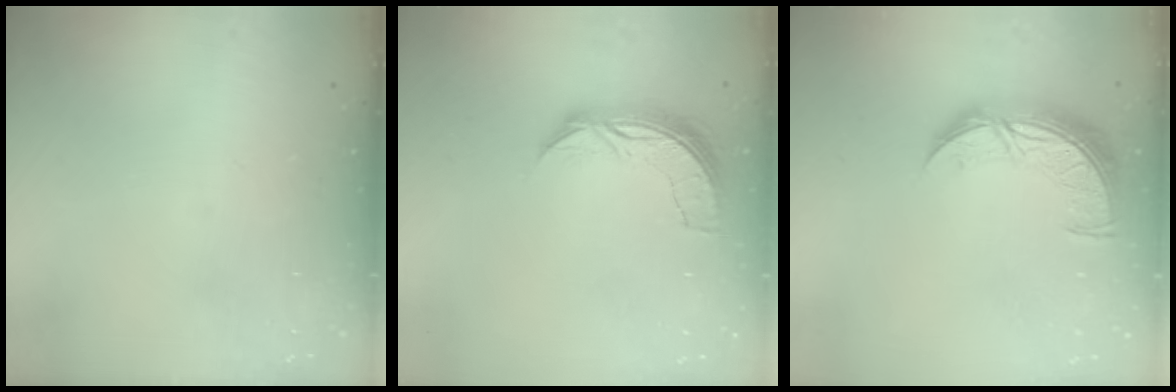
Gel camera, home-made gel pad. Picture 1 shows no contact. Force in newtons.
{"total": 7.4, "press": 7.3, "slide": 0.5}
{"total": 10.9, "press": 10.9, "slide": 0.9}